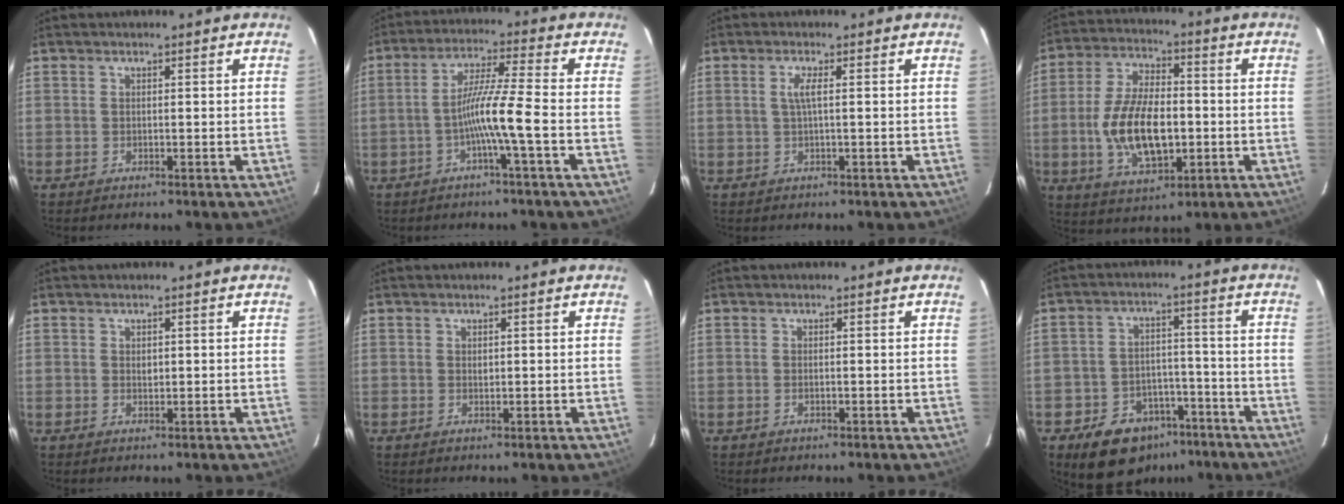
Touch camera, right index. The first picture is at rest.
{"total": 7.8, "force": [-2.8, -1.5, 7.2], "torque": [-0.144, 0.003, -0.053]}
{"total": 2.0, "force": [0.3, -0.1, 2.0], "torque": [-0.038, 0.003, 0.005]}
{"total": 14.8, "force": [-2.4, 7.4, 12.6], "torque": [-0.251, 0.001, -0.036]}
{"total": 0.9, "force": [0.2, 0.8, 0.5], "torque": [-0.006, 0.001, 0.004]}
{"total": 0.6, "force": [0.2, 0.5, 0.3], "torque": [-0.004, 0.001, 0.004]}
{"total": 0.5, "force": [-0.1, 0.3, 0.4], "torque": [-0.008, 0.001, -0.002]}
{"total": 12.8, "force": [-8.3, 8.6, 4.8], "torque": [-0.111, 0.027, -0.103]}